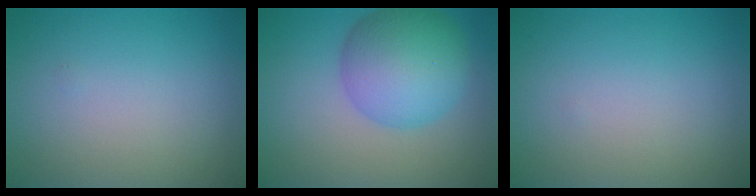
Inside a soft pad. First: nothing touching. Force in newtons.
{"total": 7.9, "press": 7.9, "slide": 0.2}
{"total": 0.0}